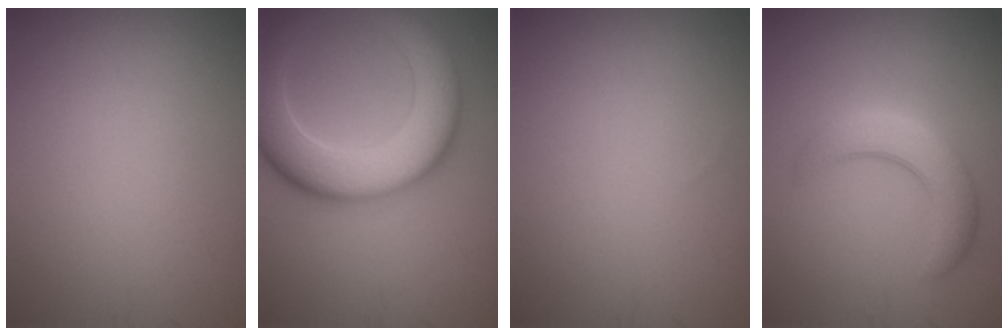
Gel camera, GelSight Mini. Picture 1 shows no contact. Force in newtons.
{"total": 9.5, "press": 9.4, "slide": 0.3}
{"total": 0.0}
{"total": 4.3, "press": 4.2, "slide": 0.2}